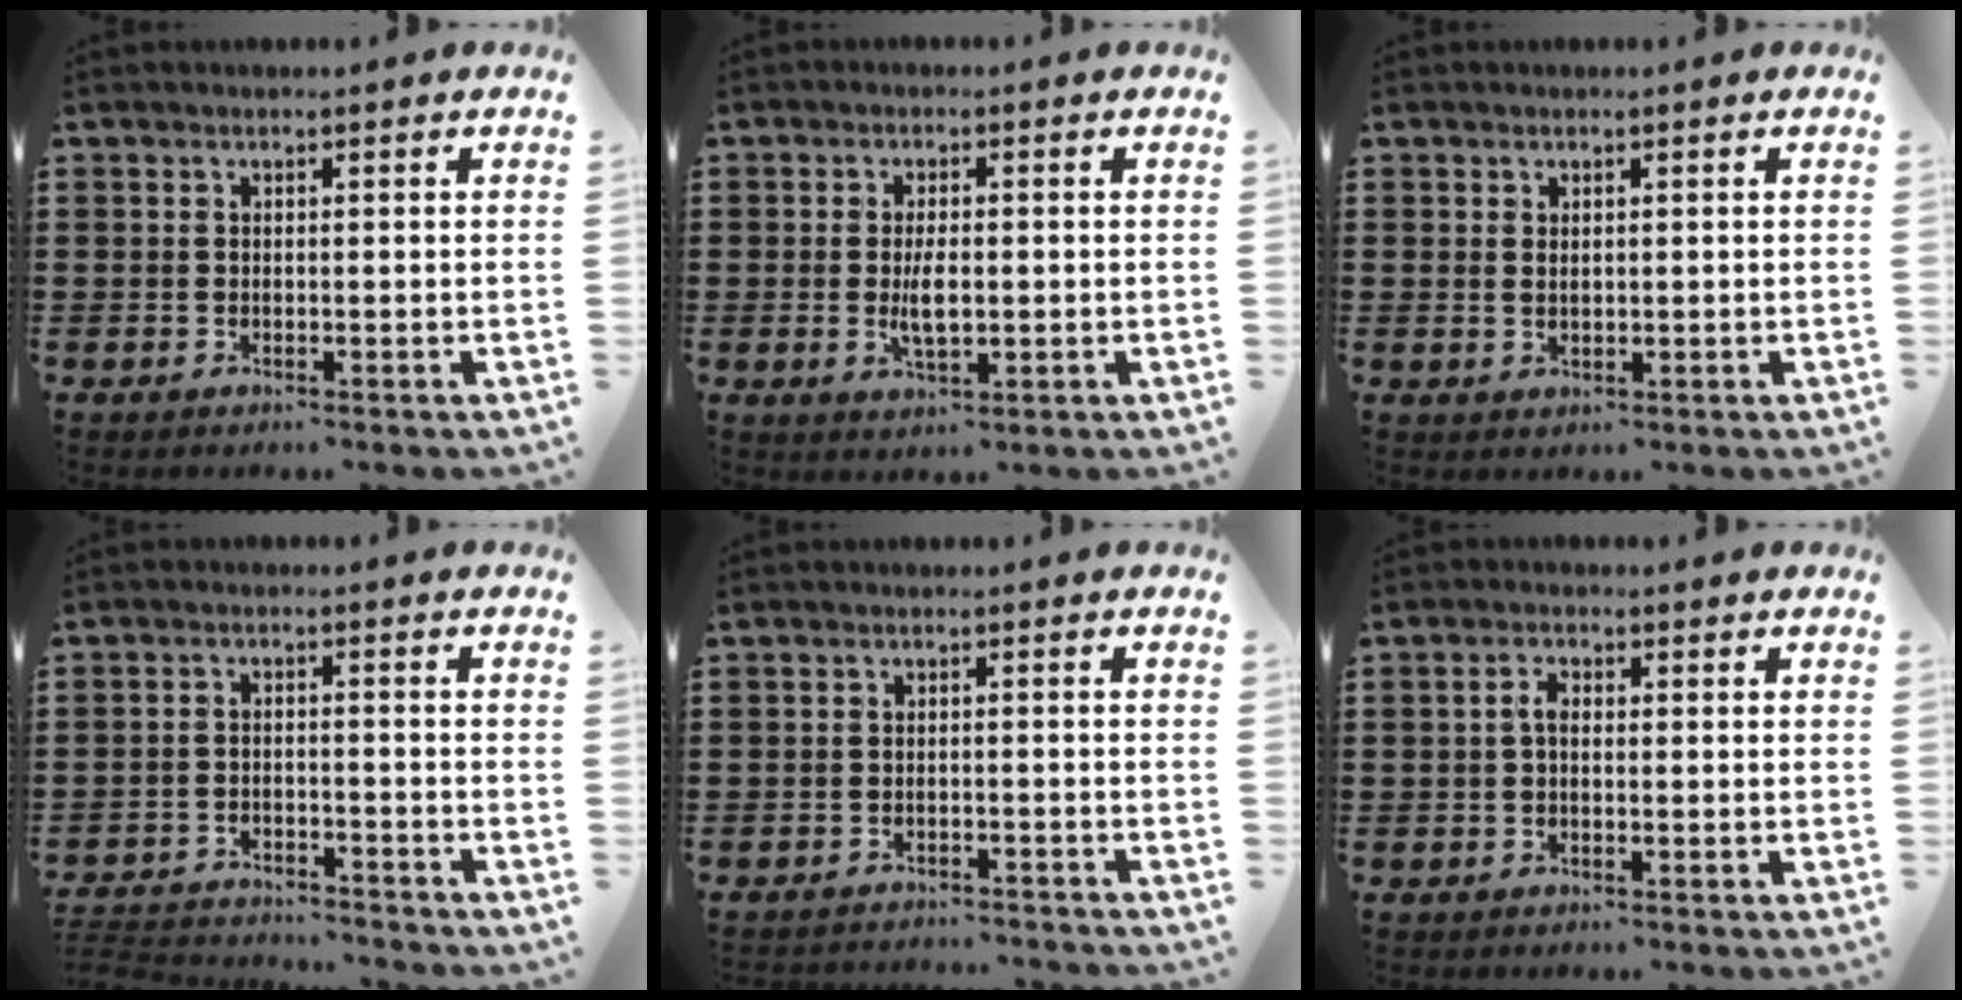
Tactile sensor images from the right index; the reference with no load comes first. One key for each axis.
{"total": 4.1, "fx": -0.5, "fy": 1.6, "fz": 3.7, "tx": -0.075, "ty": -0.002, "tz": -0.011}
{"total": 1.0, "fx": 0.5, "fy": 0.6, "fz": 0.6, "tx": -0.014, "ty": 0.004, "tz": 0.009}
{"total": 3.6, "fx": -3.6, "fy": 0.2, "fz": 0.2, "tx": -0.016, "ty": 0.000, "tz": -0.080}
{"total": 1.9, "fx": -1.9, "fy": 0.0, "fz": 0.1, "tx": -0.006, "ty": 0.002, "tz": -0.041}
{"total": 2.0, "fx": -0.3, "fy": 1.0, "fz": 1.7, "tx": -0.041, "ty": 0.000, "tz": -0.009}